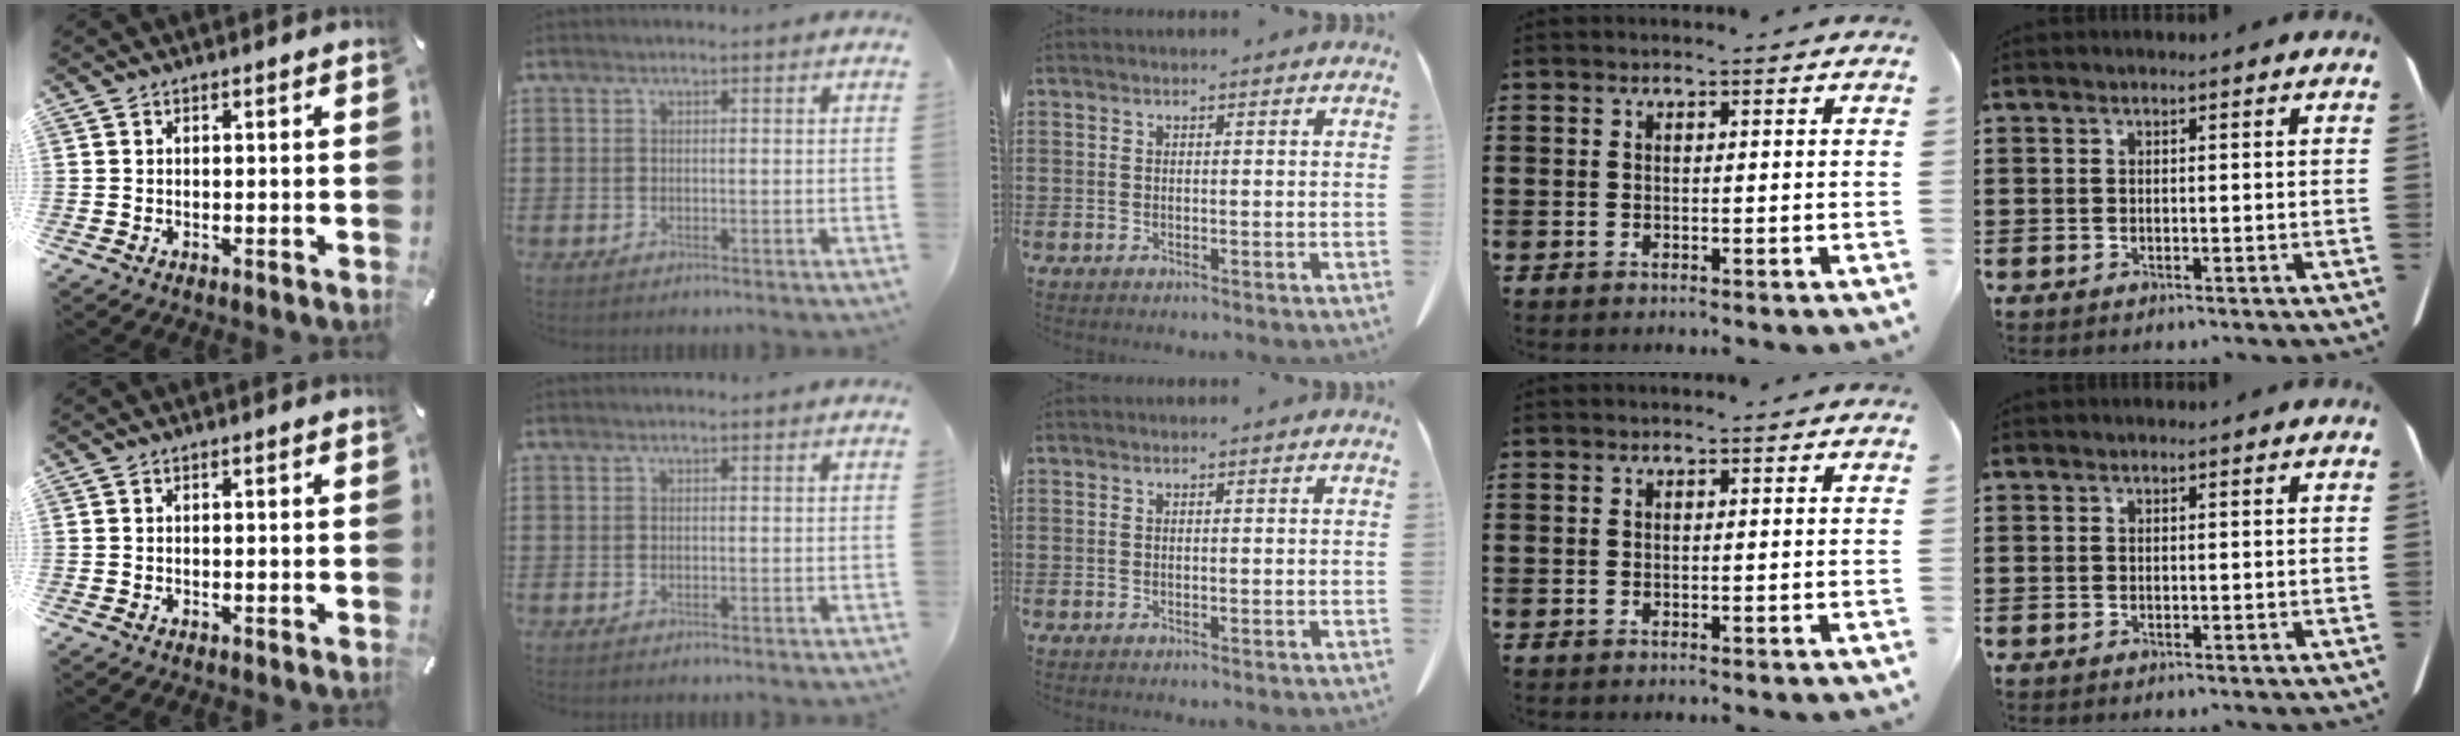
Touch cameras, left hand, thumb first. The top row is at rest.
{}